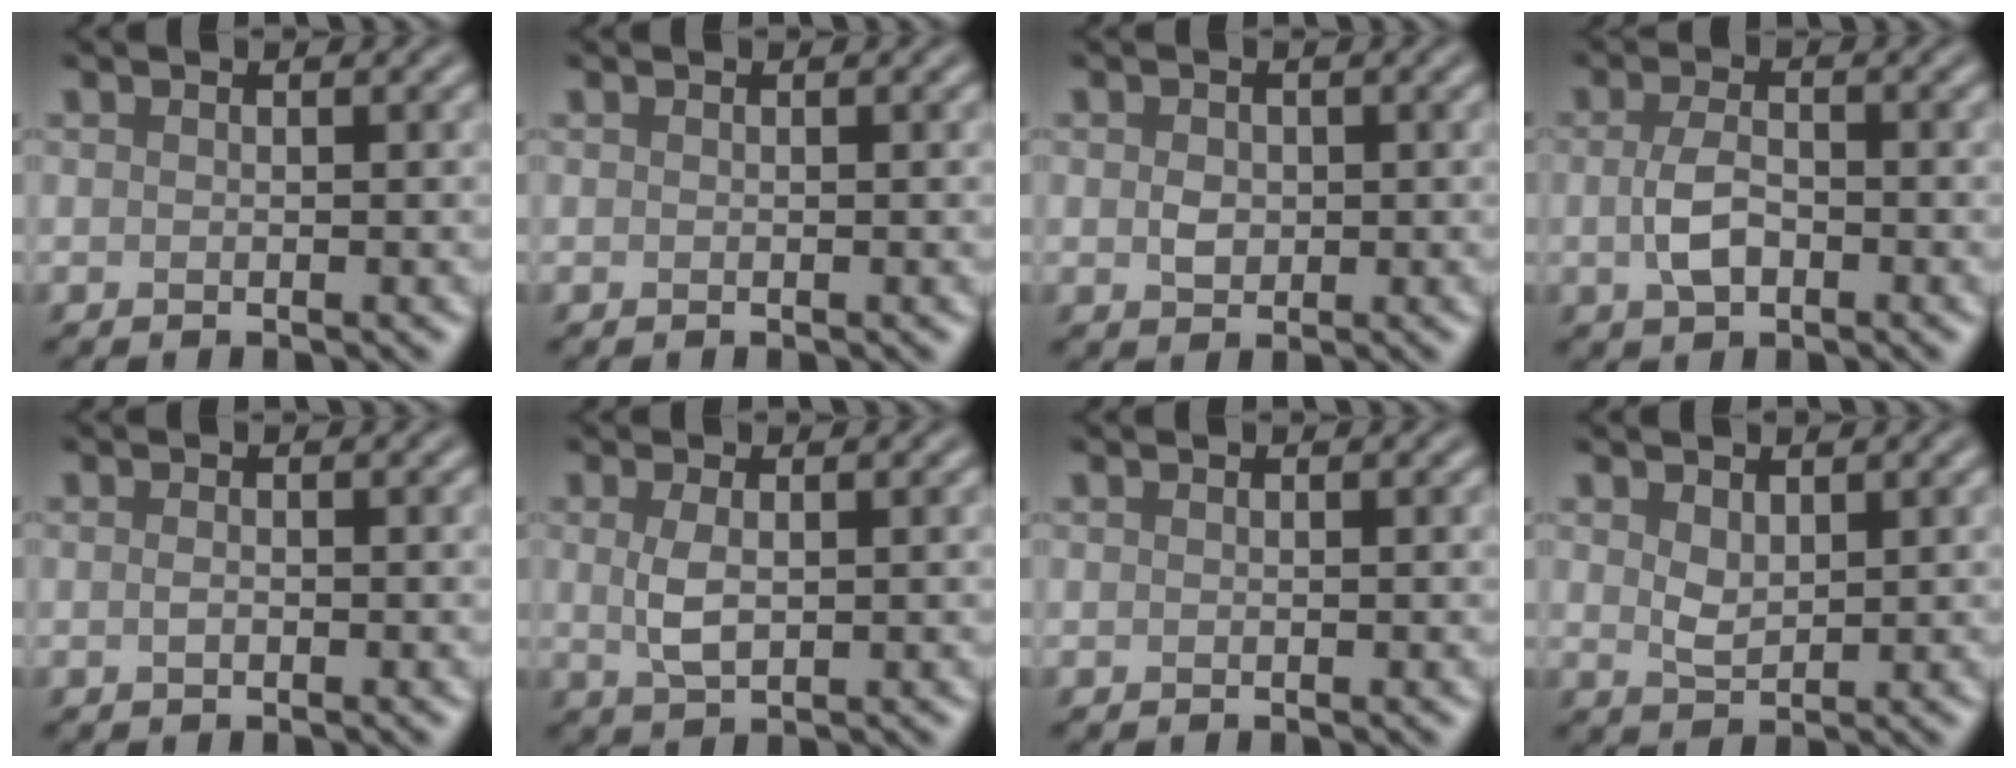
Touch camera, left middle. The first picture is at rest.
{"total": 0.0}
{"total": 1.6, "force": [0.0, 1.3, 0.9], "torque": [-0.019, -0.002, 0.000]}
{"total": 3.0, "force": [-0.6, 1.7, 2.4], "torque": [-0.052, -0.001, -0.013]}
{"total": 0.7, "force": [-0.2, 0.4, 0.5], "torque": [-0.013, 0.000, -0.003]}
{"total": 2.4, "force": [0.3, 1.1, 2.1], "torque": [-0.054, -0.002, 0.007]}
{"total": 0.0}
{"total": 1.9, "force": [0.8, 1.1, 1.3], "torque": [-0.031, -0.003, 0.021]}